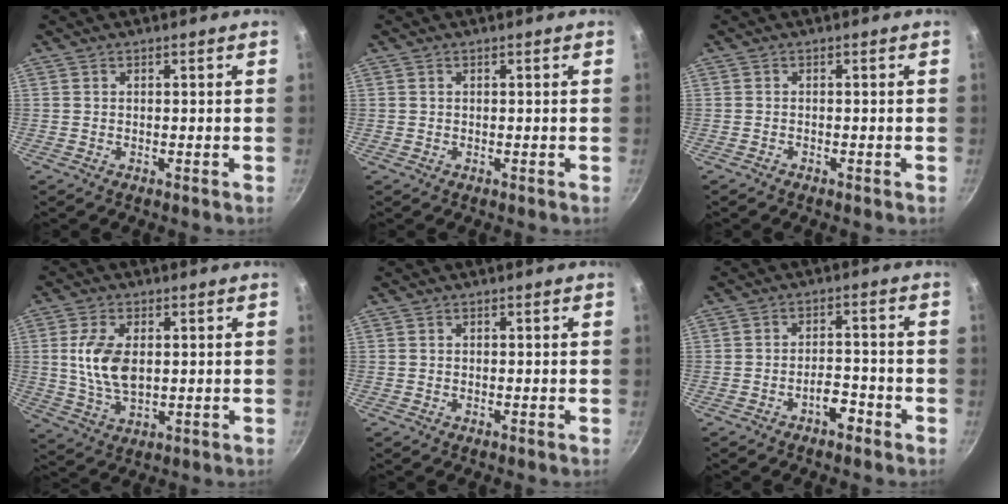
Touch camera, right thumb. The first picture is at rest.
{"total": 0.0}
{"total": 1.0, "force": [-1.0, 0.3, 0.3], "torque": [-0.020, 0.011, -0.022]}
{"total": 9.5, "force": [1.1, 5.4, 7.8], "torque": [-0.148, -0.008, 0.023]}
{"total": 0.0}
{"total": 4.1, "force": [-2.7, 1.8, 2.6], "torque": [-0.028, 0.028, -0.041]}